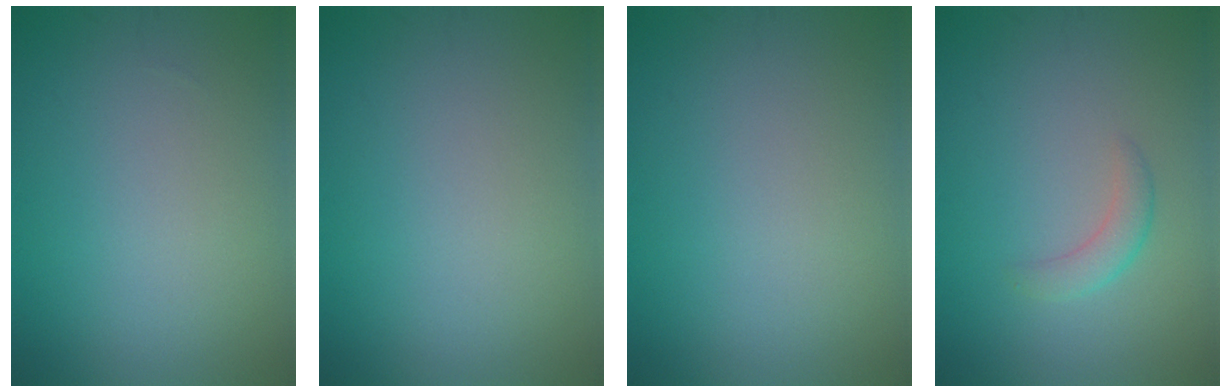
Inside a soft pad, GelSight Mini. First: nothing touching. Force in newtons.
{"total": 0.0}
{"total": 0.0}
{"total": 1.8, "press": 1.8, "slide": 0.0}